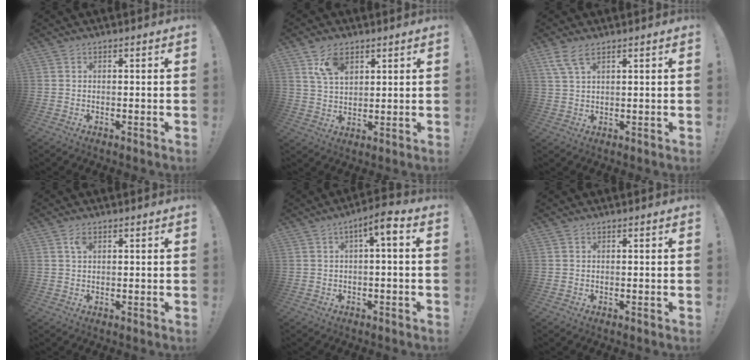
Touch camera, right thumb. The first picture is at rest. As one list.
[{"total": 8.8, "force": [5.1, 5.0, 5.1], "torque": [-0.097, -0.011, 0.100]}, {"total": 5.9, "force": [3.7, 2.2, 4.1], "torque": [-0.083, -0.005, 0.071]}, {"total": 2.1, "force": [1.1, 1.2, 1.4], "torque": [-0.023, -0.002, 0.019]}, {"total": 5.2, "force": [0.2, 1.0, 5.1], "torque": [-0.086, 0.003, 0.001]}, {"total": 0.0}]